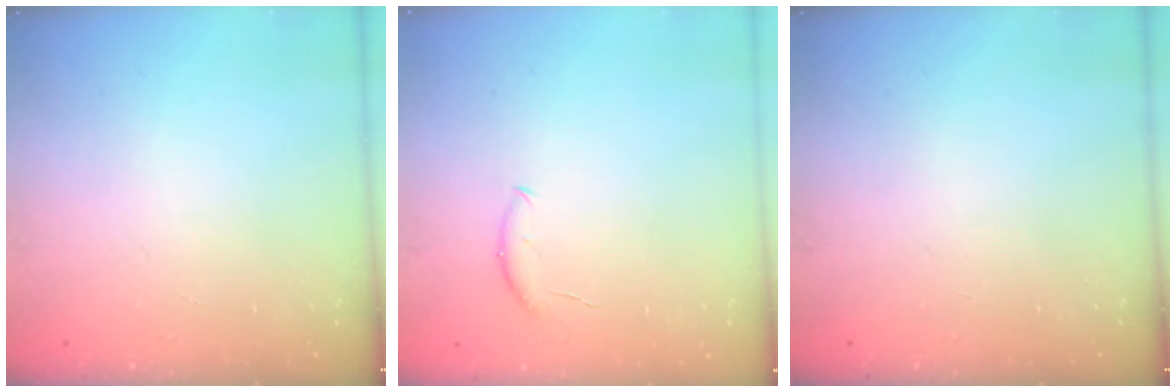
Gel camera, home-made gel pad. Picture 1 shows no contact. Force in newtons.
{"total": 5.3, "press": 5.2, "slide": 0.6}
{"total": 0.0}